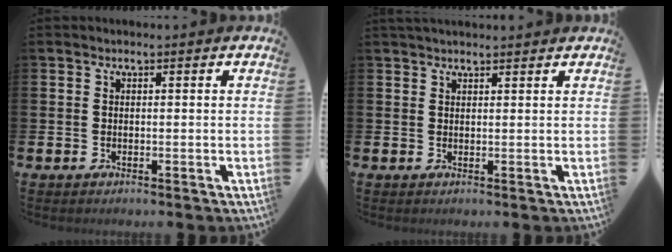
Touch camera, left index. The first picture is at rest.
{"total": 1.6, "force": [1.5, 0.3, 0.3], "torque": [0.000, -0.002, 0.026]}